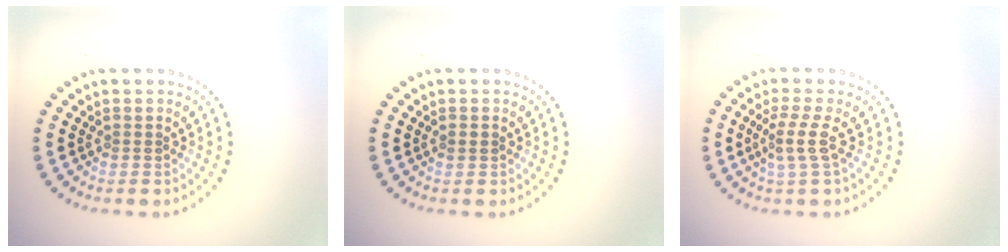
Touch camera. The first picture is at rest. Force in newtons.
{"total": 1.0, "press": 1.0, "slide": 0.1}
{"total": 2.2, "press": 1.7, "slide": 1.4}